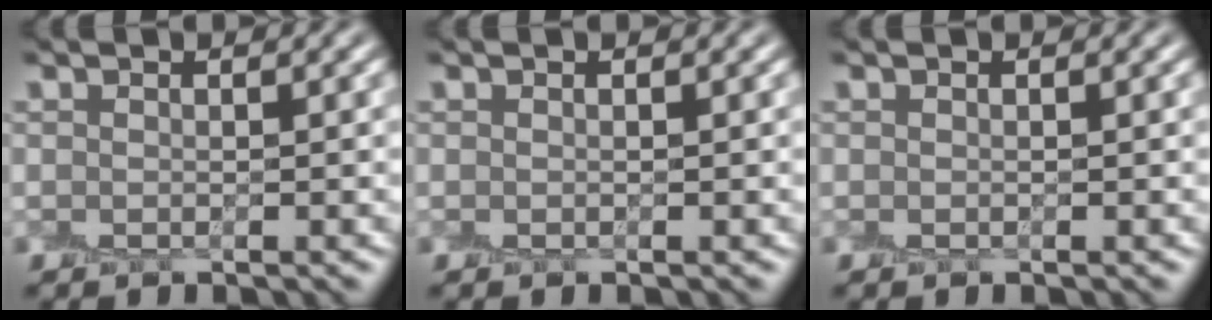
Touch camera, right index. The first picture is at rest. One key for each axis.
{"total": 0.0}
{"total": 0.0}